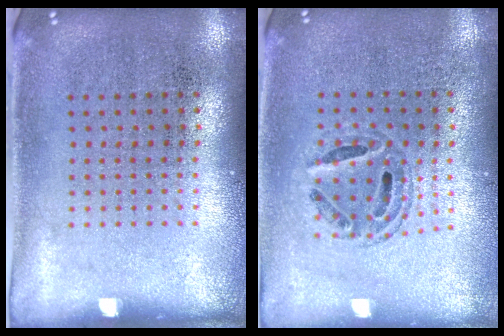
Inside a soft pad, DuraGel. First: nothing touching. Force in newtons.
{"total": 0.7, "press": 0.7, "slide": 0.2}